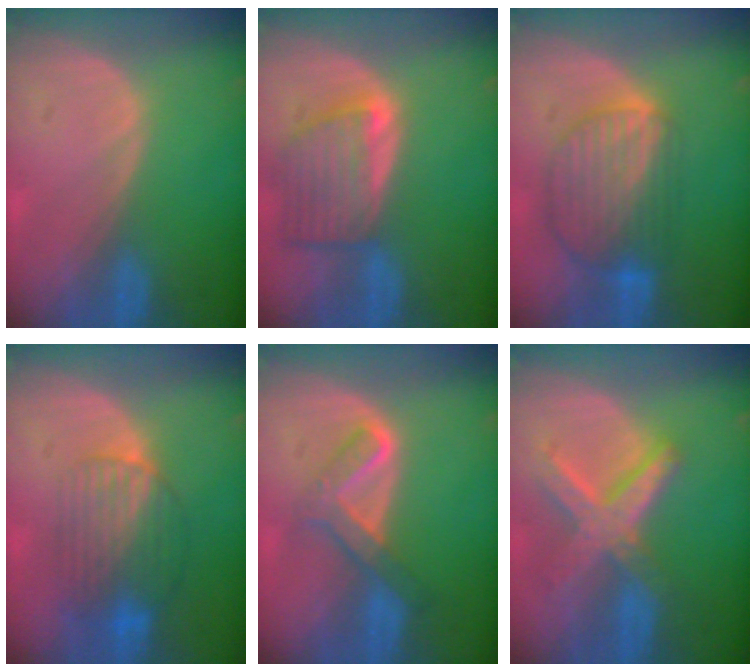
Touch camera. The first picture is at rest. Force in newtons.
{"total": 7.7, "press": 7.0, "slide": 3.2}
{"total": 8.8, "press": 7.7, "slide": 4.2}
{"total": 8.1, "press": 7.4, "slide": 3.2}
{"total": 5.3, "press": 5.3, "slide": 0.5}
{"total": 8.4, "press": 7.1, "slide": 4.3}